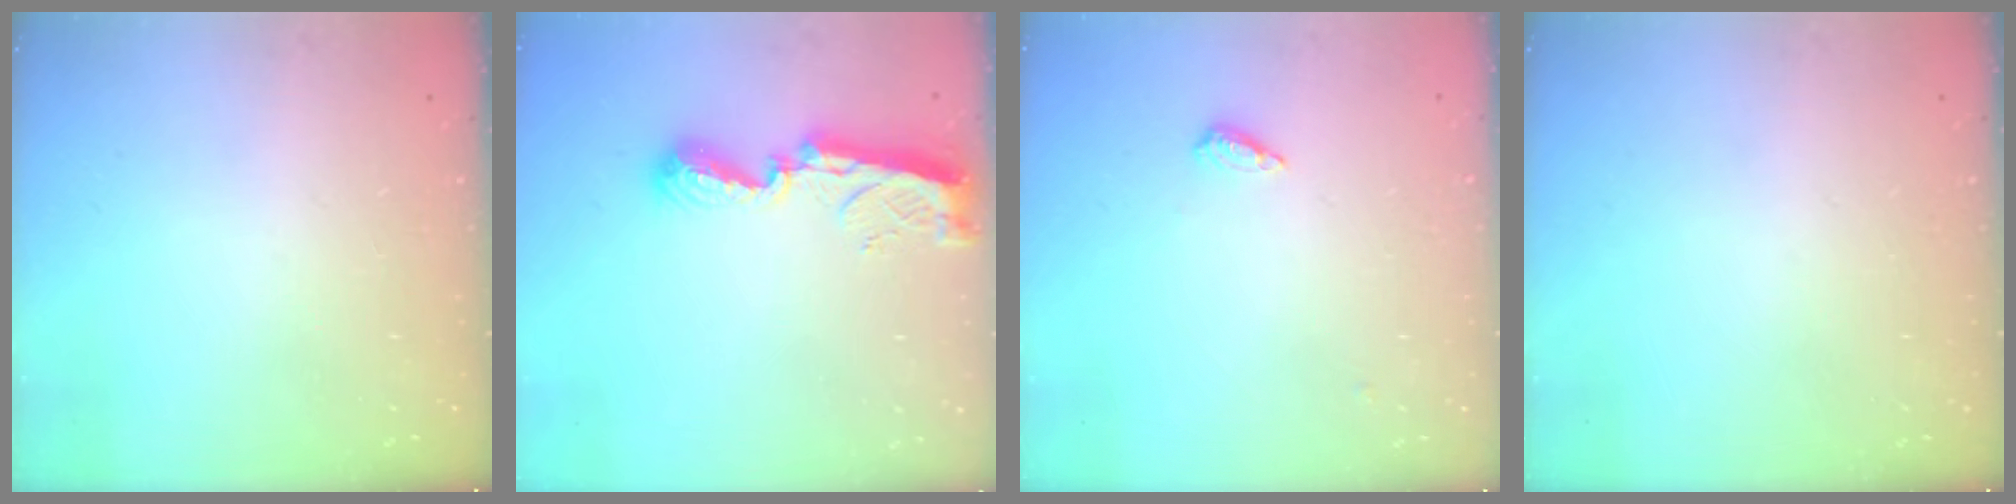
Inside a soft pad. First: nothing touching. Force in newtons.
{"total": 9.9, "press": 9.9, "slide": 0.5}
{"total": 4.5, "press": 4.2, "slide": 1.7}
{"total": 0.0}